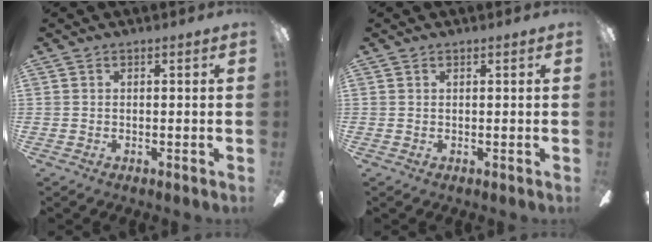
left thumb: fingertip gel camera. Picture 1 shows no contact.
{"total": 0.0}